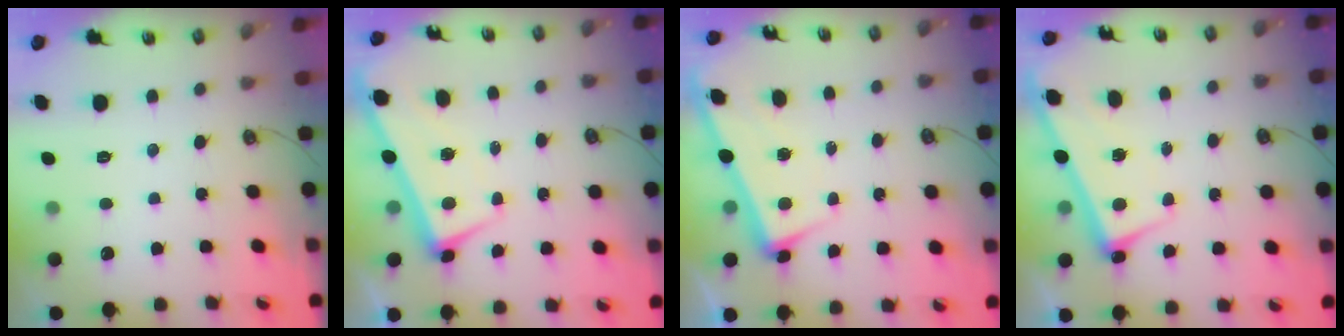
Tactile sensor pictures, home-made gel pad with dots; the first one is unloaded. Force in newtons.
{"total": 1.5, "press": 0.5, "slide": 1.5}
{"total": 3.4, "press": 3.2, "slide": 1.2}
{"total": 2.3, "press": 2.3, "slide": 0.5}